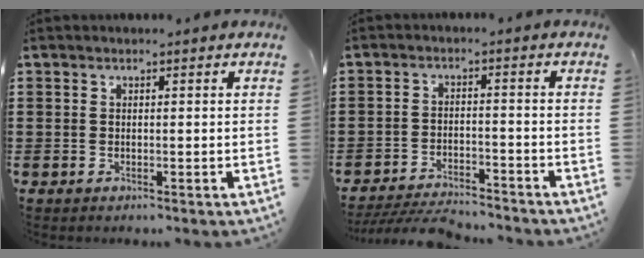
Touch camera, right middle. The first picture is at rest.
{"total": 5.1, "force": [-4.9, 0.5, 1.1], "torque": [-0.024, 0.001, -0.099]}